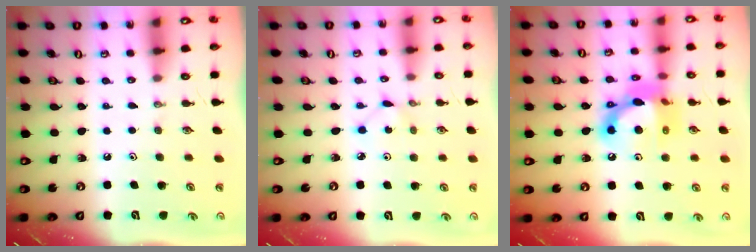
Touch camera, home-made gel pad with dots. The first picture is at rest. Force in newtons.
{"total": 1.2, "press": 1.2, "slide": 0.2}
{"total": 14.2, "press": 14.2, "slide": 1.2}